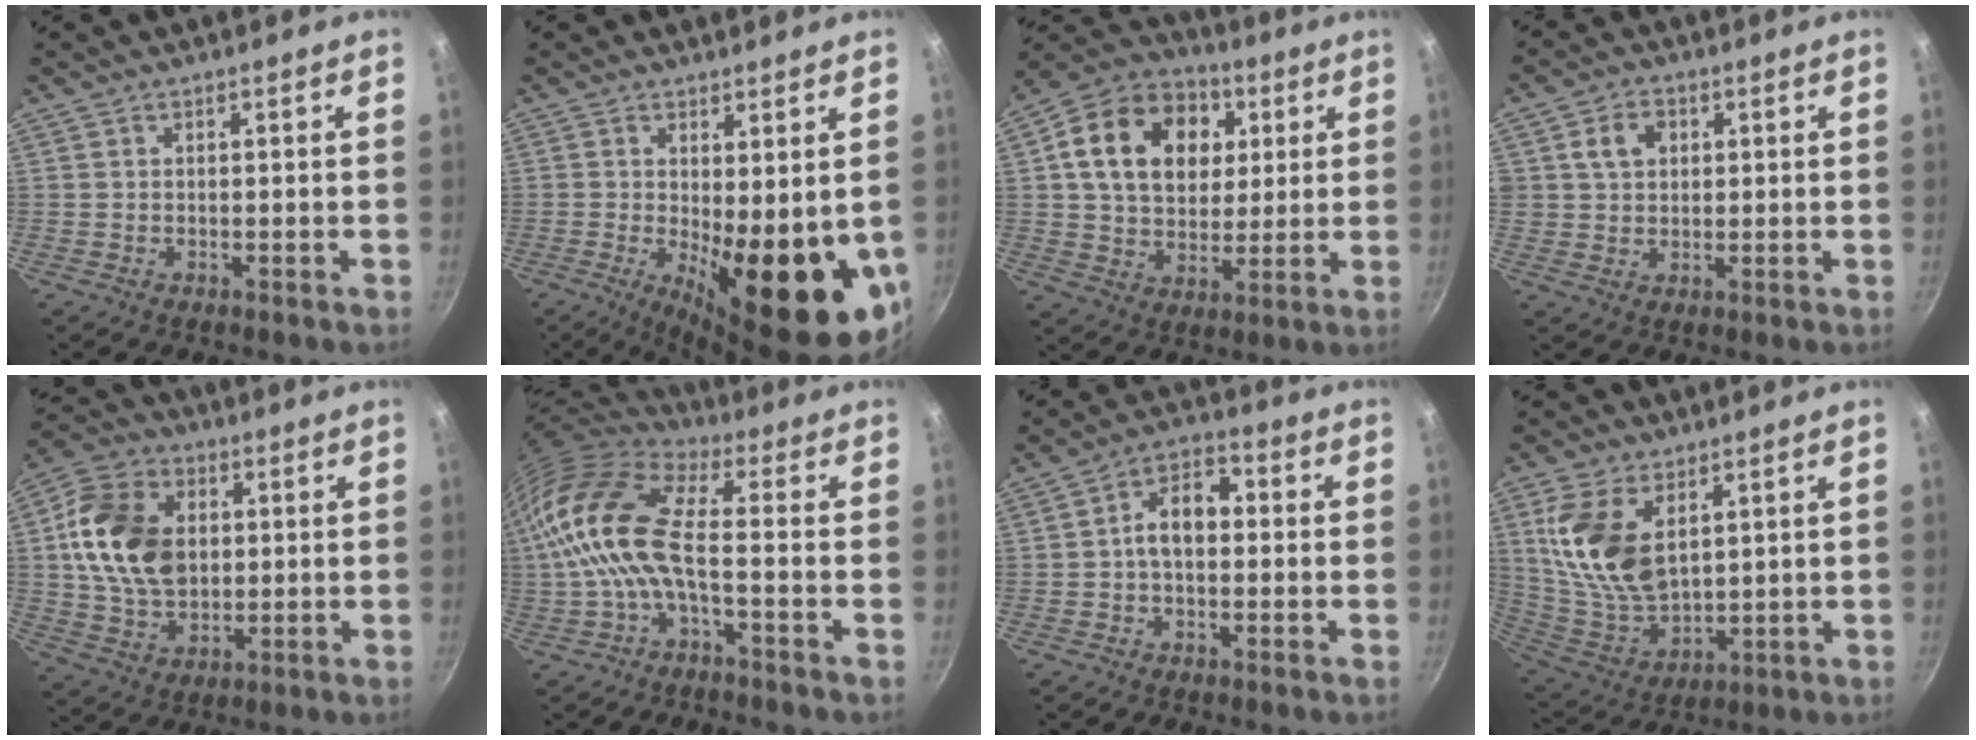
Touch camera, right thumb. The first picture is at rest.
{"total": 16.9, "force": [-2.0, 5.8, 15.7], "torque": [-0.191, -0.030, -0.015]}
{"total": 19.5, "force": [4.9, 14.5, 12.1], "torque": [-0.179, 0.011, 0.075]}
{"total": 5.5, "force": [1.6, 4.5, 2.7], "torque": [-0.024, 0.008, 0.025]}
{"total": 17.1, "force": [2.2, 12.2, 11.7], "torque": [-0.194, 0.003, 0.035]}
{"total": 14.7, "force": [-1.5, 6.1, 13.3], "torque": [-0.267, 0.024, -0.042]}
{"total": 8.1, "force": [0.1, 5.3, 6.2], "torque": [-0.075, 0.031, -0.011]}
{"total": 15.2, "force": [5.1, 8.8, 11.4], "torque": [-0.212, -0.035, 0.113]}